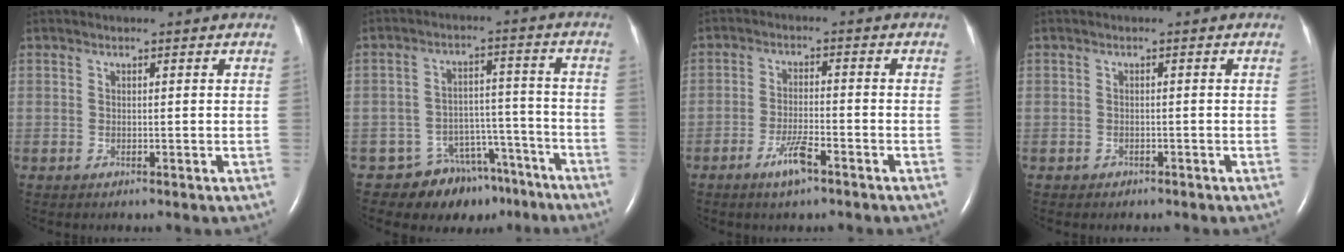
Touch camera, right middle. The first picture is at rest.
{"total": 10.1, "force": [-8.0, 6.0, 1.4], "torque": [0.008, 0.061, -0.111]}
{"total": 4.7, "force": [-3.0, 0.7, 3.6], "torque": [-0.073, -0.003, -0.054]}
{"total": 1.0, "force": [-0.7, 0.6, 0.2], "torque": [-0.009, 0.003, -0.007]}